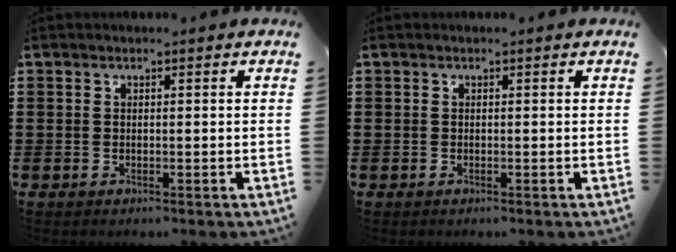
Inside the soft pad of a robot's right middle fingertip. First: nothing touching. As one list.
[{"total": 0.0}]